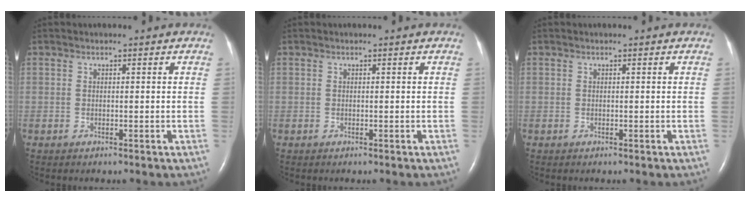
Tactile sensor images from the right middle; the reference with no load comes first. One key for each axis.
{"total": 0.0}
{"total": 0.0}